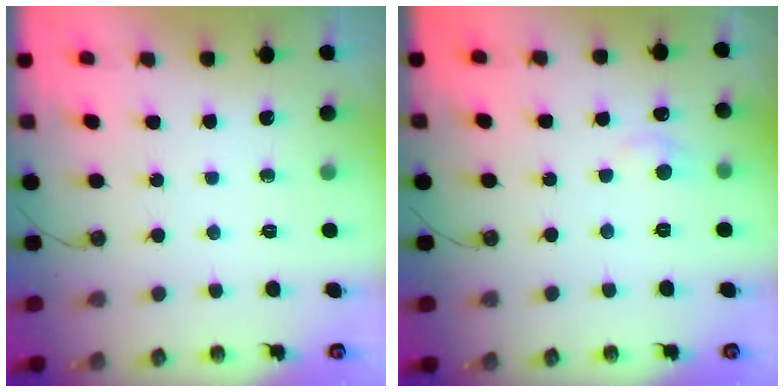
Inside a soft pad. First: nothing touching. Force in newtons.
{"total": 1.1, "press": 0.8, "slide": 0.8}